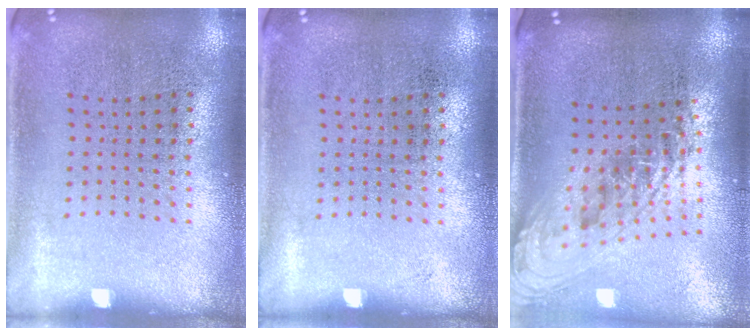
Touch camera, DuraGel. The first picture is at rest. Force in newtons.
{"total": 0.0}
{"total": 2.3, "press": 1.7, "slide": 1.6}